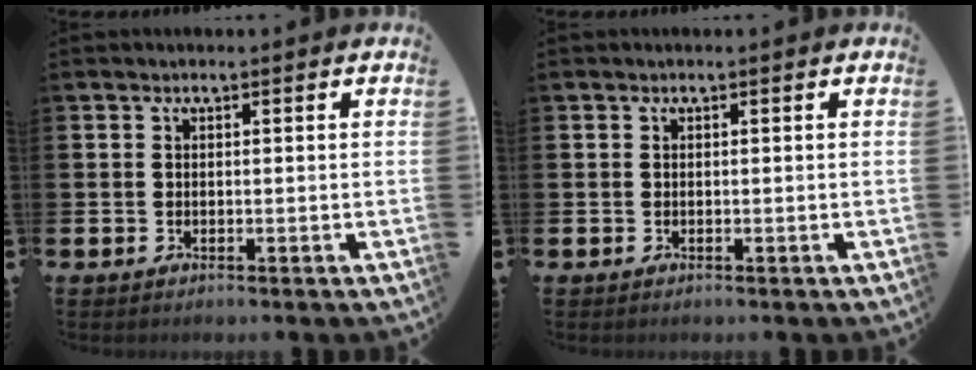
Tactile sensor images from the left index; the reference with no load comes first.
{"total": 0.0}